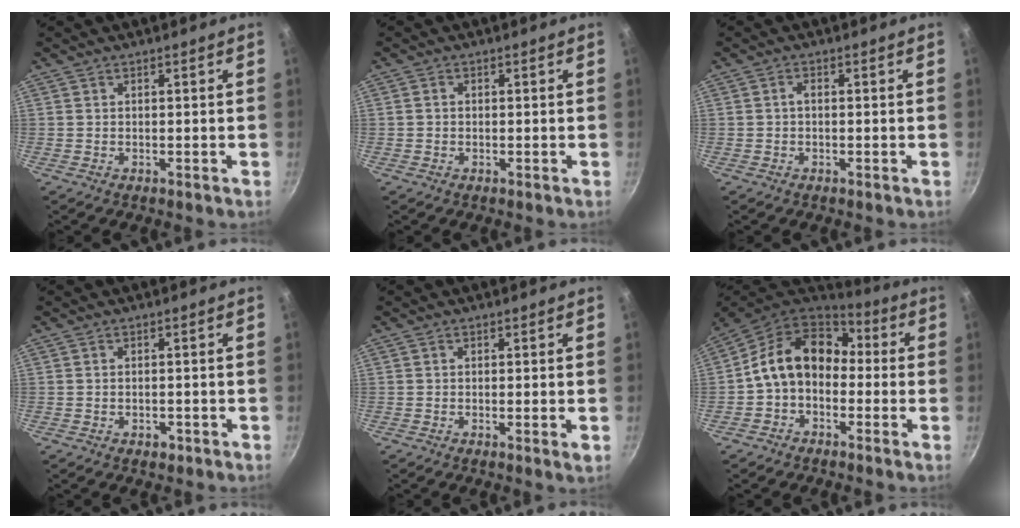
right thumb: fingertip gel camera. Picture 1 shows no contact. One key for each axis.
{"total": 0.9, "fx": -0.1, "fy": 0.8, "fz": 0.4, "tx": -0.007, "ty": 0.005, "tz": -0.003}
{"total": 1.2, "fx": -0.2, "fy": 0.7, "fz": 1.0, "tx": -0.018, "ty": 0.007, "tz": -0.004}
{"total": 1.8, "fx": -0.8, "fy": 1.1, "fz": 1.1, "tx": -0.016, "ty": 0.002, "tz": -0.010}
{"total": 1.6, "fx": -0.3, "fy": 0.1, "fz": 1.5, "tx": -0.026, "ty": -0.005, "tz": -0.006}
{"total": 13.9, "fx": -0.2, "fy": 10.5, "fz": 9.1, "tx": -0.122, "ty": 0.047, "tz": -0.026}